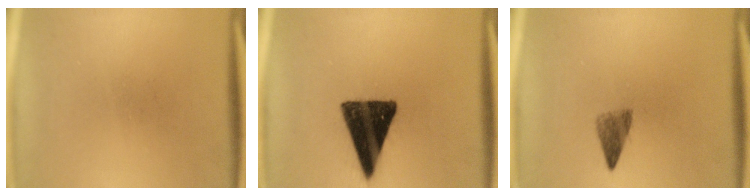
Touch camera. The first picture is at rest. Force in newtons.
{"total": 15.8}
{"total": 2.8}